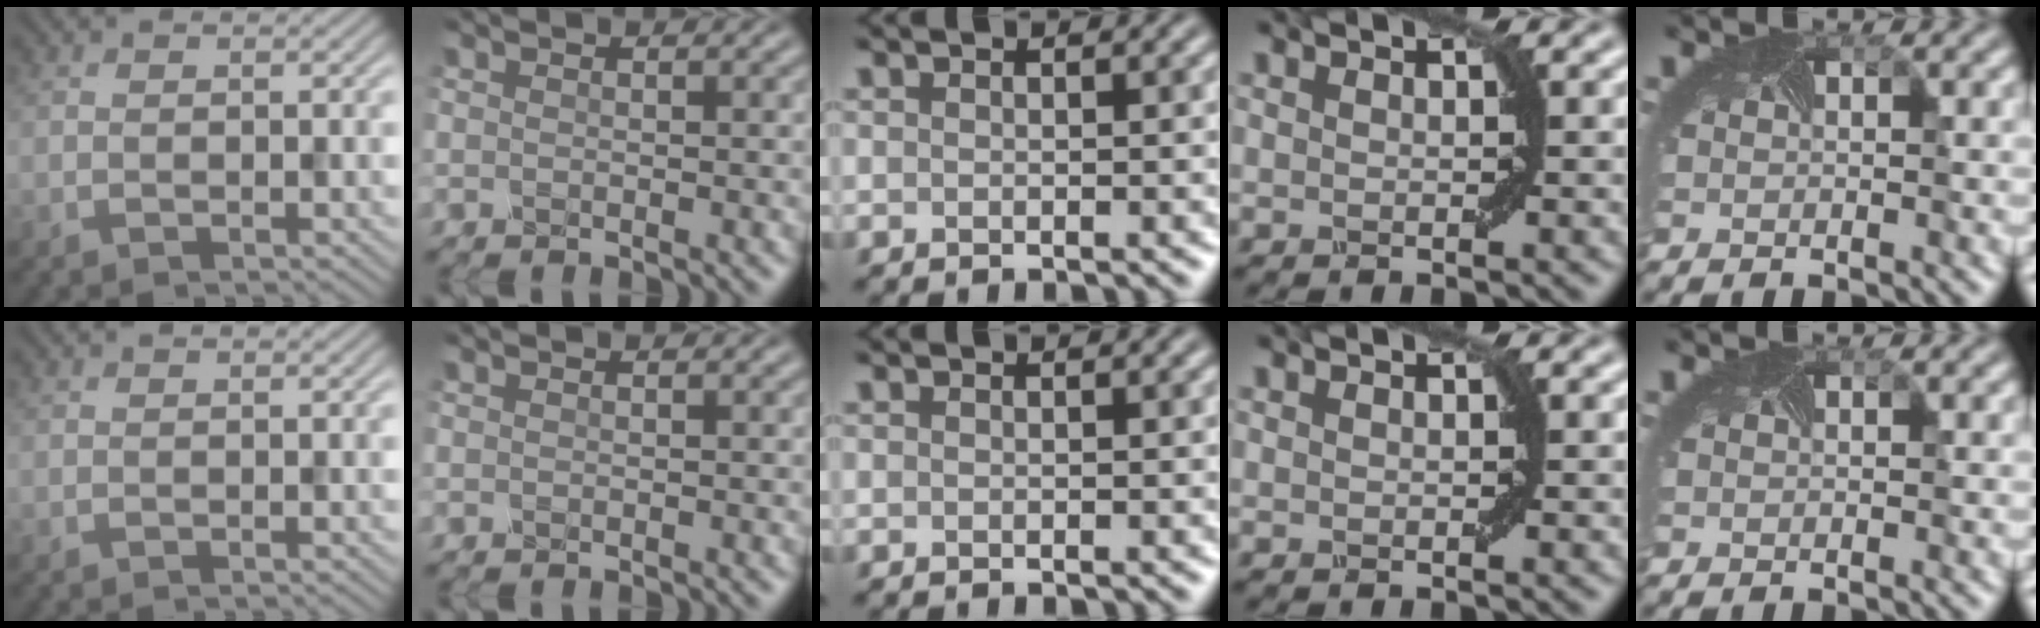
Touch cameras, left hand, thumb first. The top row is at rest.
{}